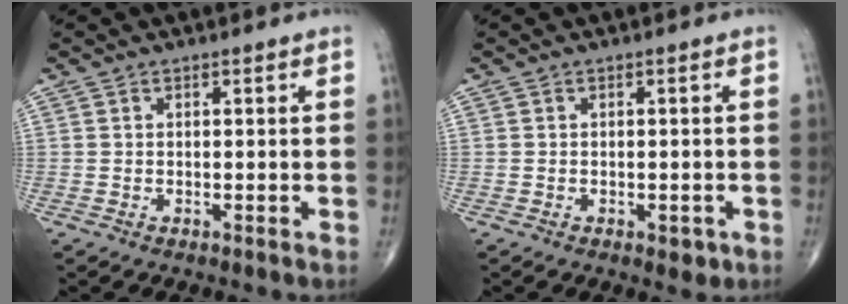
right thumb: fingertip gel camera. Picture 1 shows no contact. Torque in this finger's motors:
{"motor_torque": [0.11, 0.29, -0.20, -0.04, 0.01]}